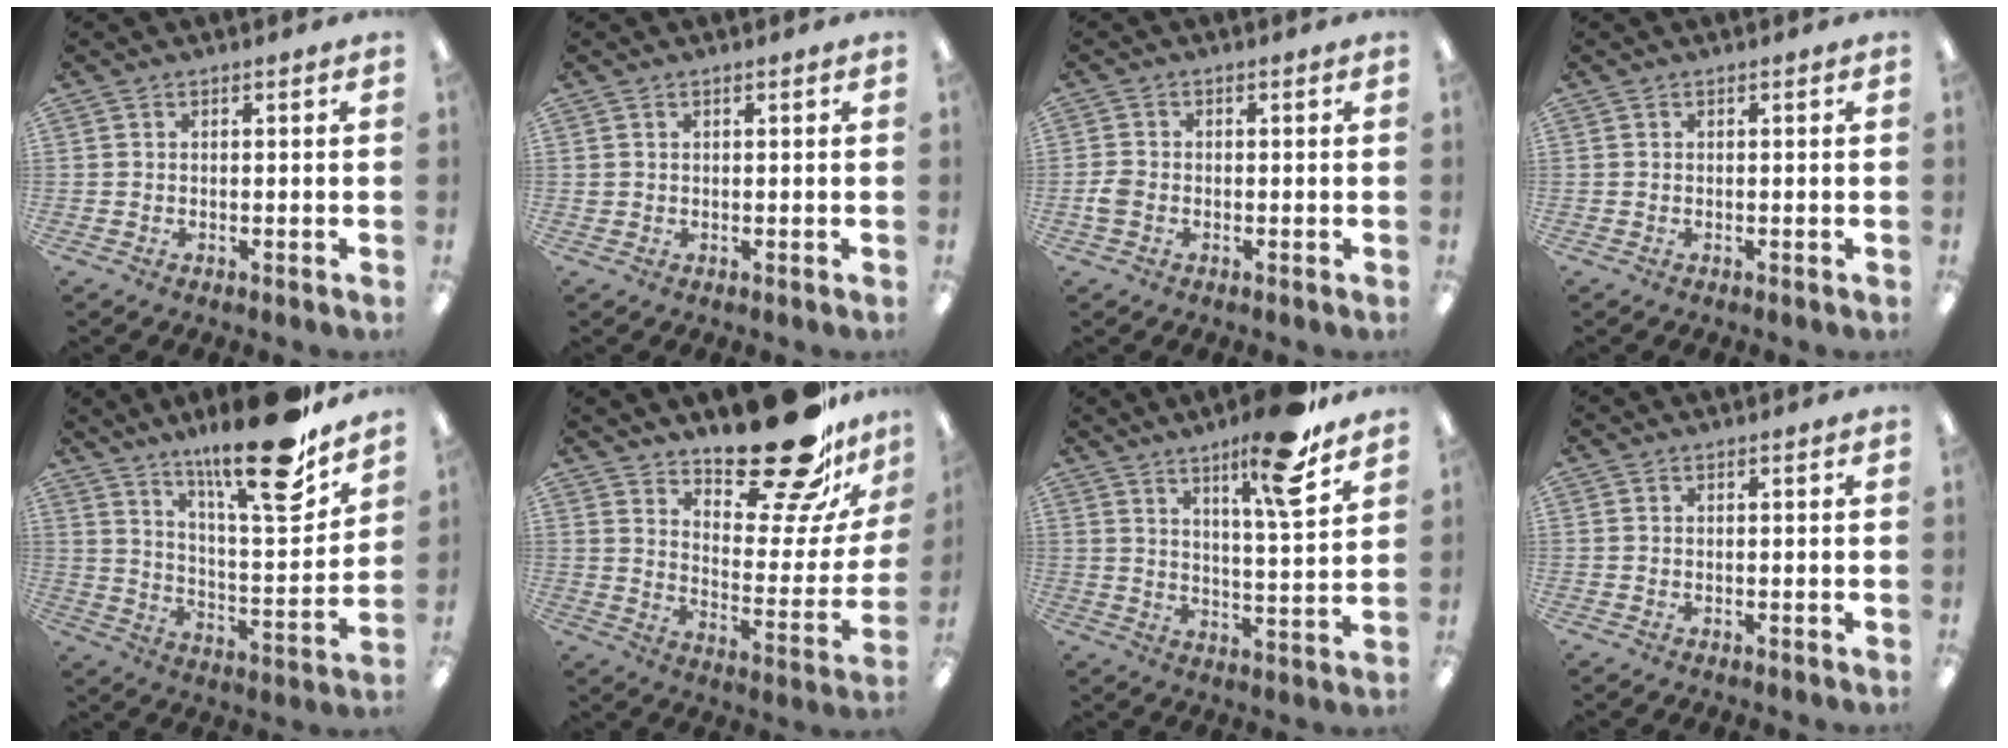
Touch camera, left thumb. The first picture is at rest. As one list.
[{"total": 0.8, "force": [0.5, 0.6, 0.3], "torque": [-0.008, 0.003, 0.008]}, {"total": 2.8, "force": [-0.8, 2.0, 1.7], "torque": [-0.035, 0.003, -0.016]}, {"total": 0.0}, {"total": 20.9, "force": [15.8, 4.0, 13.1], "torque": [-0.208, -0.109, 0.252]}, {"total": 23.7, "force": [19.0, 7.6, 12.0], "torque": [-0.141, -0.139, 0.310]}, {"total": 14.1, "force": [9.9, 1.6, 9.9], "torque": [-0.154, -0.057, 0.151]}, {"total": 0.0}]